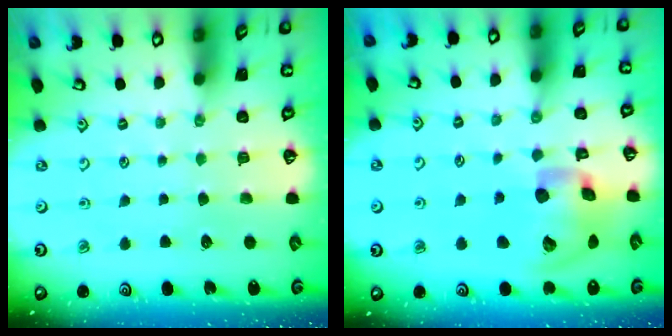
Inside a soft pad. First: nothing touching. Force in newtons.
{"total": 17.1, "press": 16.9, "slide": 2.5}